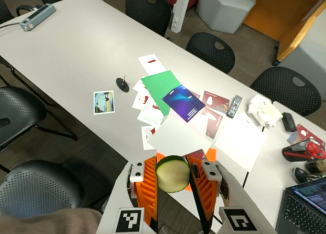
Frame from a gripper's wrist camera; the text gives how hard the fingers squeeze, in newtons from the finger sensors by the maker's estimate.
{"total": 14.2, "left": 14.5, "right": 13.9}